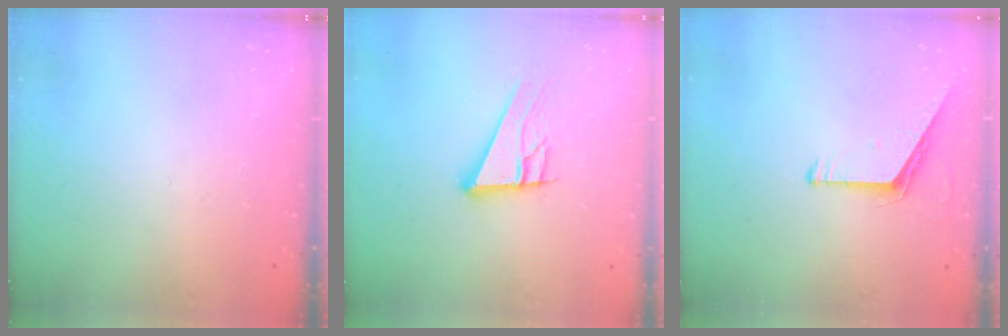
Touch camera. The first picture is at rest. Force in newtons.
{"total": 11.4, "press": 11.3, "slide": 2.0}
{"total": 5.3, "press": 5.3, "slide": 0.5}